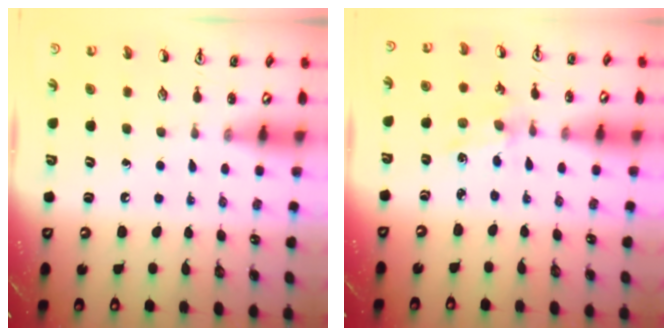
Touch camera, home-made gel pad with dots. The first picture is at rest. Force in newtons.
{"total": 1.1, "press": 1.1, "slide": 0.2}